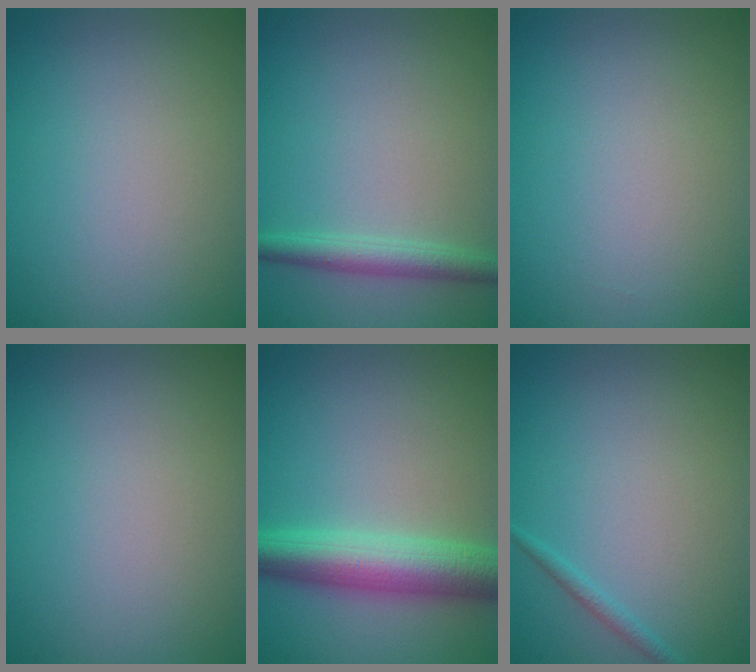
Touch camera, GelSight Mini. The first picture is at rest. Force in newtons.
{"total": 2.3, "press": 2.3, "slide": 0.1}
{"total": 0.0}
{"total": 0.0}
{"total": 5.9, "press": 5.9, "slide": 0.1}
{"total": 0.9, "press": 0.9, "slide": 0.1}